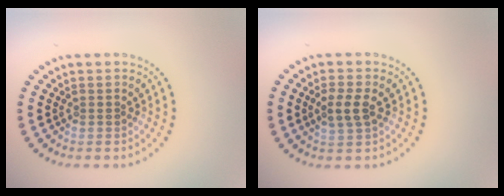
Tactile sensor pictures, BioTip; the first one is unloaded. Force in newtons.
{"total": 2.3, "press": 2.3, "slide": 0.5}